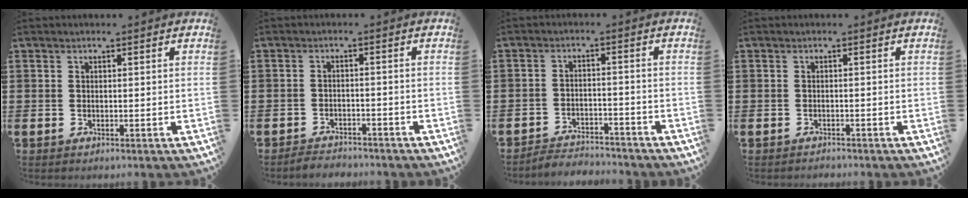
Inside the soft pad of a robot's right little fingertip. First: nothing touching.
{"total": 2.1, "force": [-2.0, 0.2, -0.1], "torque": [-0.006, 0.003, -0.045]}
{"total": 3.0, "force": [-3.0, 0.3, -0.2], "torque": [-0.006, 0.004, -0.067]}
{"total": 0.6, "force": [-0.6, 0.0, -0.1], "torque": [-0.001, -0.001, -0.012]}